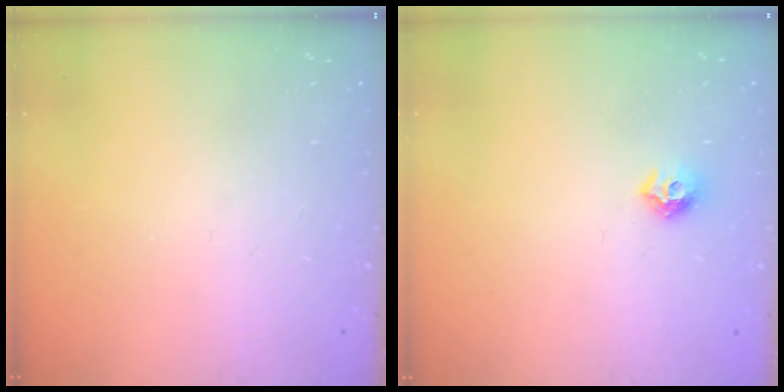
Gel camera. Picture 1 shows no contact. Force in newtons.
{"total": 6.9, "press": 6.8, "slide": 0.9}